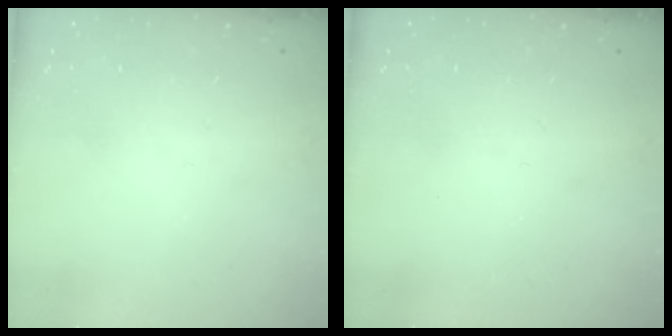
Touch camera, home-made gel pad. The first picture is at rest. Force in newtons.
{"total": 0.0}